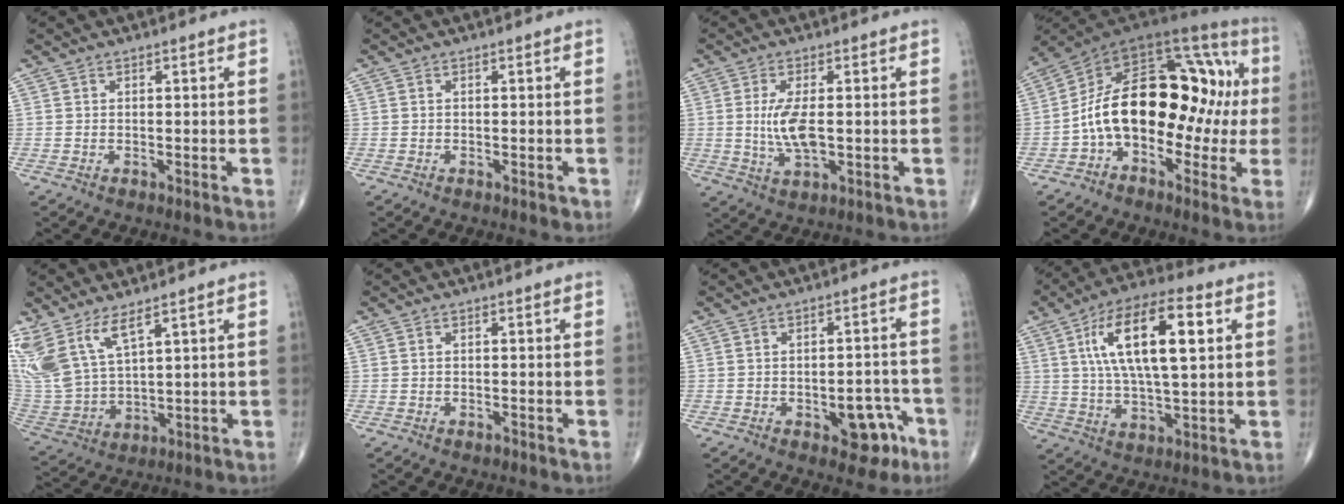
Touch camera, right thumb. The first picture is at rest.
{"total": 0.7, "force": [-0.2, 0.4, 0.5], "torque": [-0.008, 0.000, -0.004]}
{"total": 6.8, "force": [0.1, 2.7, 6.3], "torque": [-0.131, -0.013, 0.004]}
{"total": 23.5, "force": [-1.5, 14.1, 18.8], "torque": [-0.265, 0.070, -0.029]}
{"total": 12.4, "force": [7.8, 4.3, 8.7], "torque": [-0.197, -0.036, 0.178]}
{"total": 0.7, "force": [-0.5, 0.4, 0.4], "torque": [-0.004, 0.001, -0.009]}
{"total": 7.8, "force": [-3.6, 4.1, 5.6], "torque": [-0.041, 0.031, -0.039]}
{"total": 17.7, "force": [4.9, 6.4, 15.7], "torque": [-0.273, 0.005, 0.081]}